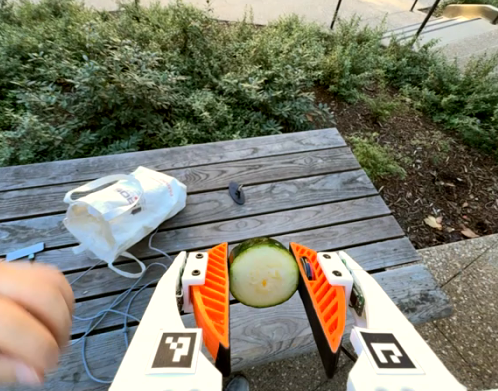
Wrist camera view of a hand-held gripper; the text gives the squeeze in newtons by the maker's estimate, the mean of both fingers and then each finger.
{"total": 9.6, "left": 9.2, "right": 9.9}